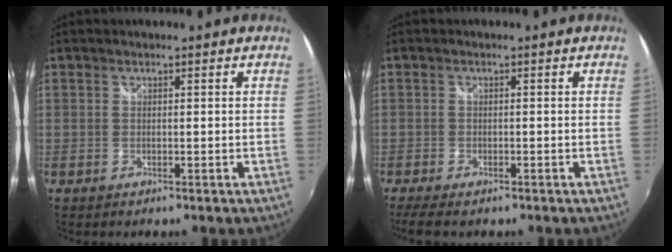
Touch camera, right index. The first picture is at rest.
{"total": 5.1, "force": [-3.9, 1.6, 2.9], "torque": [-0.072, -0.022, -0.069]}